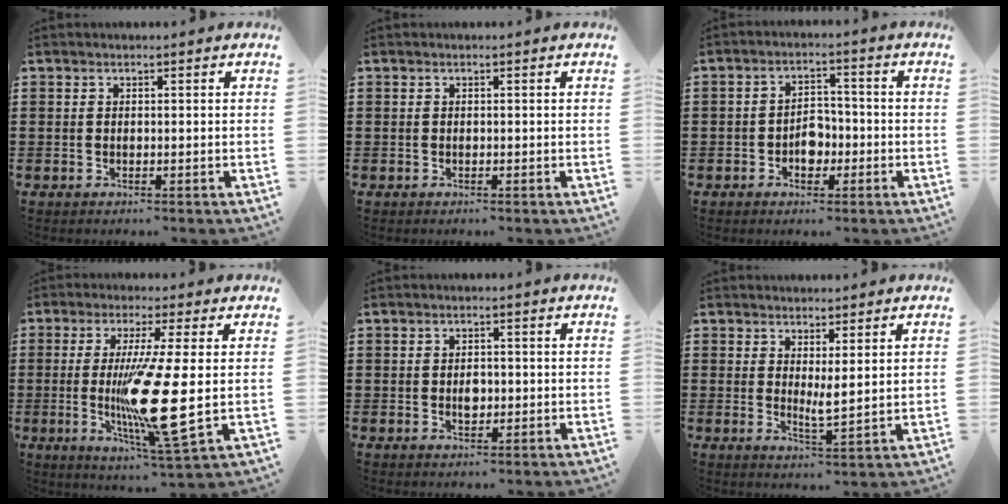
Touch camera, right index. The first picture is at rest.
{"total": 0.0}
{"total": 3.9, "force": [-1.4, 2.7, 2.4], "torque": [-0.041, 0.001, -0.028]}
{"total": 13.5, "force": [-0.5, 0.7, 13.5], "torque": [-0.266, -0.028, -0.016]}
{"total": 2.1, "force": [-0.2, 1.2, 1.8], "torque": [-0.027, -0.001, -0.006]}
{"total": 3.0, "force": [1.7, 0.2, 2.5], "torque": [-0.044, -0.009, 0.030]}